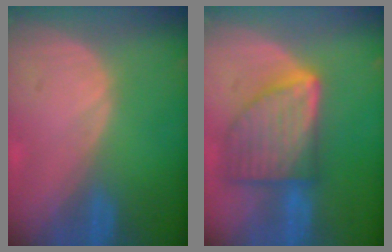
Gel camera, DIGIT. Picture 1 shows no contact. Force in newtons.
{"total": 9.3, "press": 9.3, "slide": 0.5}